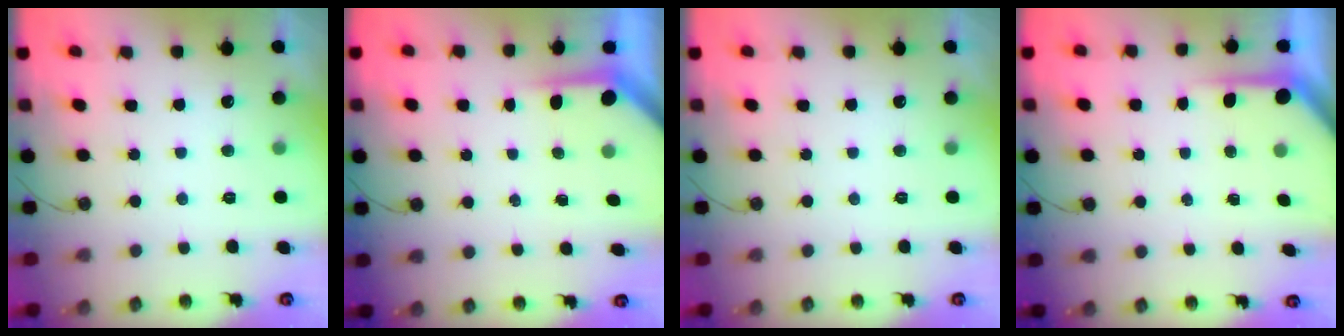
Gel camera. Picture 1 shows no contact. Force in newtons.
{"total": 3.6, "press": 3.6, "slide": 0.3}
{"total": 0.0}
{"total": 4.0, "press": 3.9, "slide": 0.3}